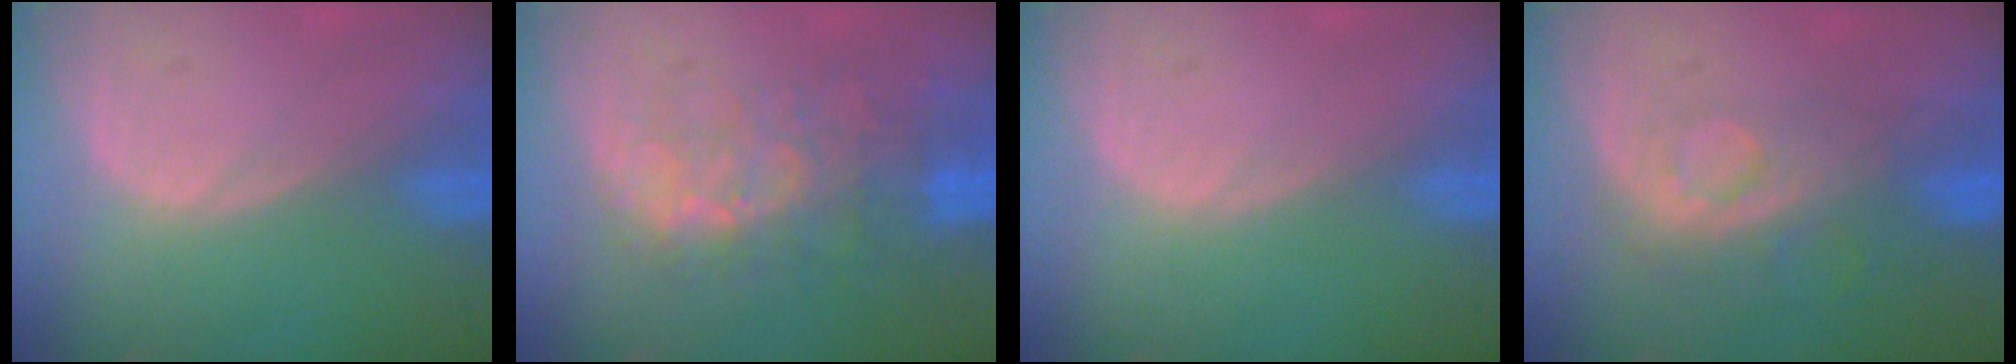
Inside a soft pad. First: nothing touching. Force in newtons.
{"total": 9.9, "press": 8.5, "slide": 5.1}
{"total": 0.0}
{"total": 8.4, "press": 7.1, "slide": 4.5}